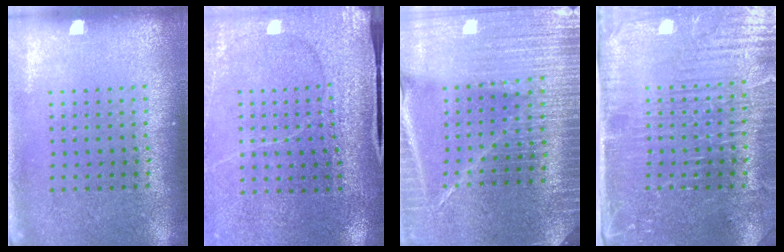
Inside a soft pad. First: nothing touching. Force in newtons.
{"total": 3.0, "press": 3.0, "slide": 0.2}
{"total": 4.6, "press": 4.2, "slide": 1.8}
{"total": 5.0, "press": 4.5, "slide": 2.4}